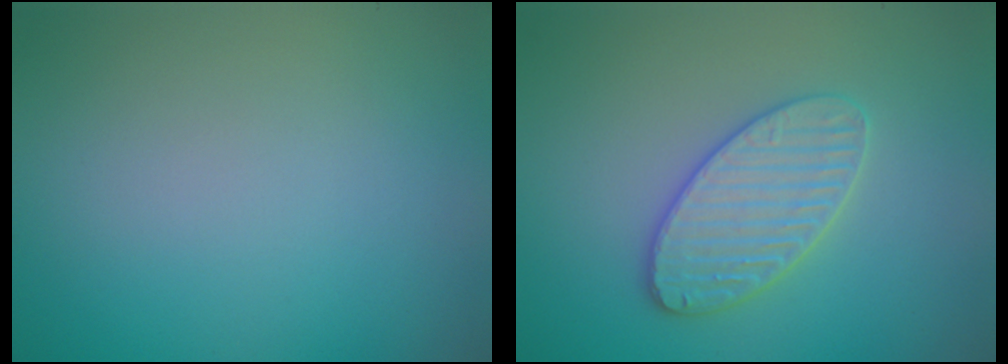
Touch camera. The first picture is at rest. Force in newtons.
{"total": 3.5, "press": 3.5, "slide": 0.6}